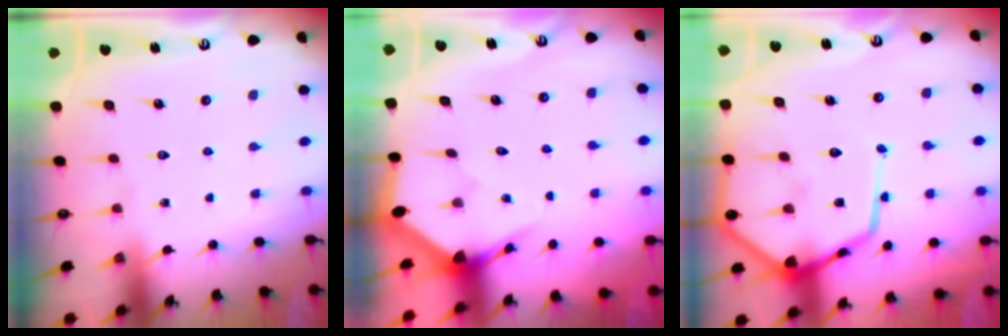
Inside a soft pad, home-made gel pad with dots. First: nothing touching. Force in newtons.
{"total": 3.3, "press": 3.3, "slide": 0.1}
{"total": 17.4, "press": 17.3, "slide": 1.6}